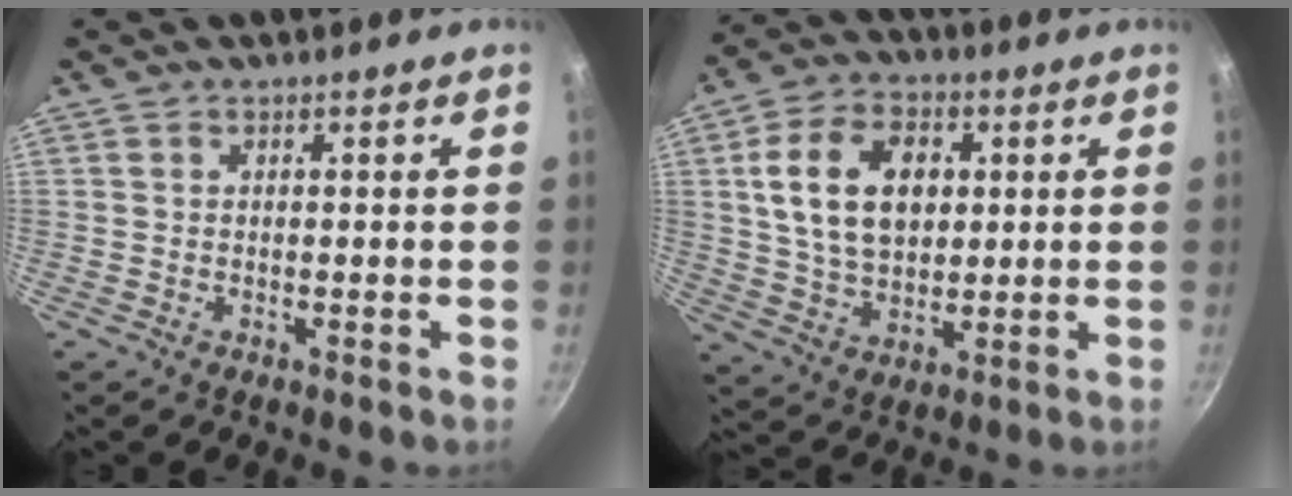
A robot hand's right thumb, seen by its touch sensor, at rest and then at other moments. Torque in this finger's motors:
{"motor_torque": [-0.49, 0.91, 0.60, 0.12, 0.40]}